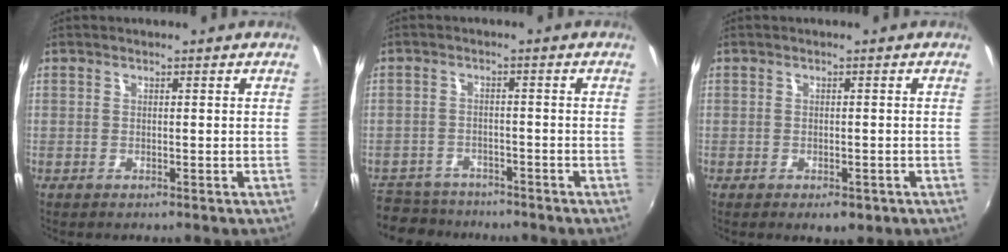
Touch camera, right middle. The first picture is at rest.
{"total": 7.8, "force": [-6.7, 3.8, 1.3], "torque": [-0.050, 0.003, -0.112]}
{"total": 3.3, "force": [-1.8, 1.7, 2.1], "torque": [-0.038, -0.014, -0.024]}